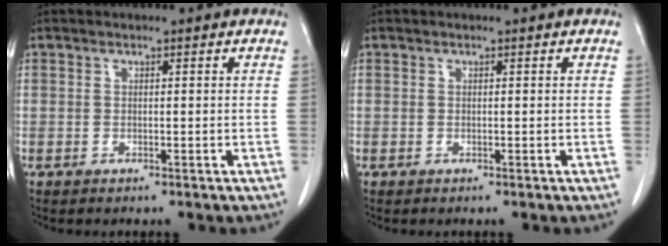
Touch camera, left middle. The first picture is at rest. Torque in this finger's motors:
{"motor_torque": [-0.09, 0.10, 0.02, -0.01]}